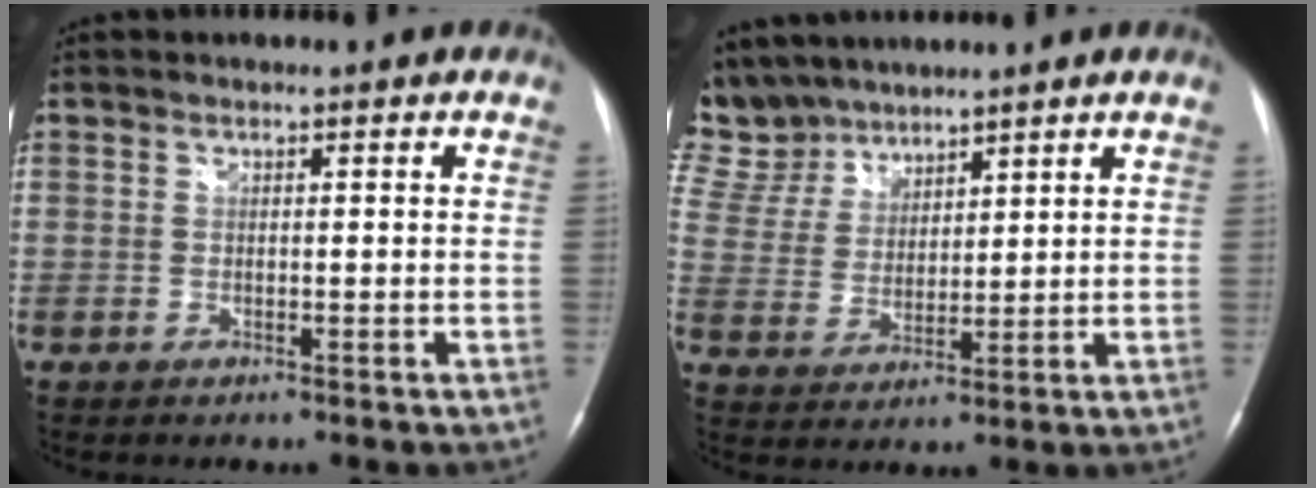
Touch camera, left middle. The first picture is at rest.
{"total": 11.0, "force": [9.6, 5.0, 1.2], "torque": [-0.047, 0.021, 0.207]}